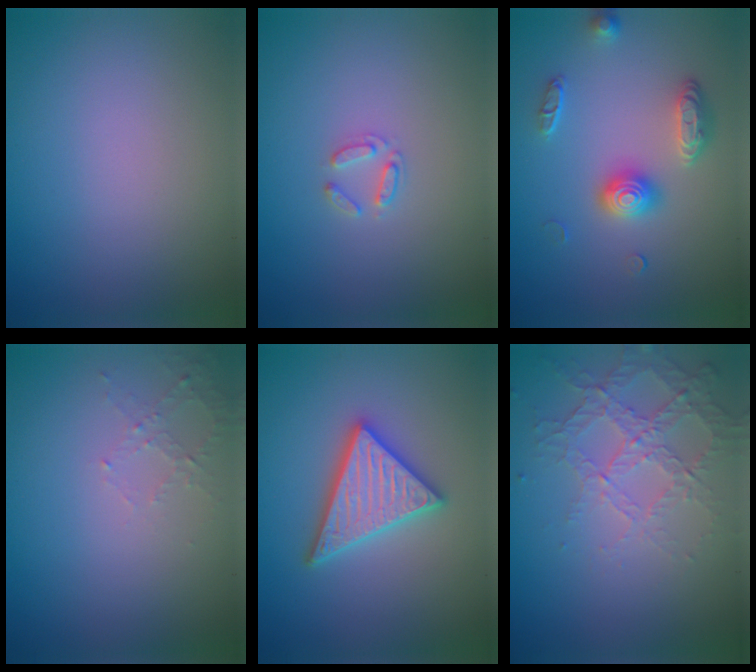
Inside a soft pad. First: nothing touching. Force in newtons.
{"total": 1.5, "press": 1.4, "slide": 0.2}
{"total": 3.1, "press": 2.9, "slide": 1.0}
{"total": 1.3, "press": 1.3, "slide": 0.4}
{"total": 4.9, "press": 4.8, "slide": 0.7}
{"total": 4.2, "press": 2.9, "slide": 3.0}